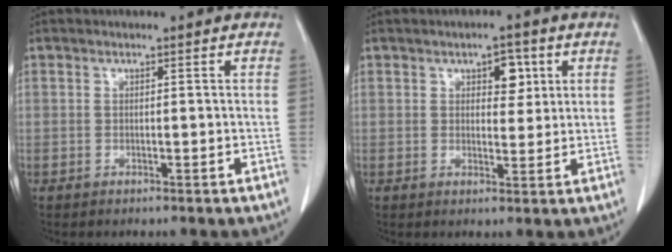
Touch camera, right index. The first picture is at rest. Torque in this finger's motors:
{"motor_torque": [0.09, 0.09, 0.01, 0.01]}